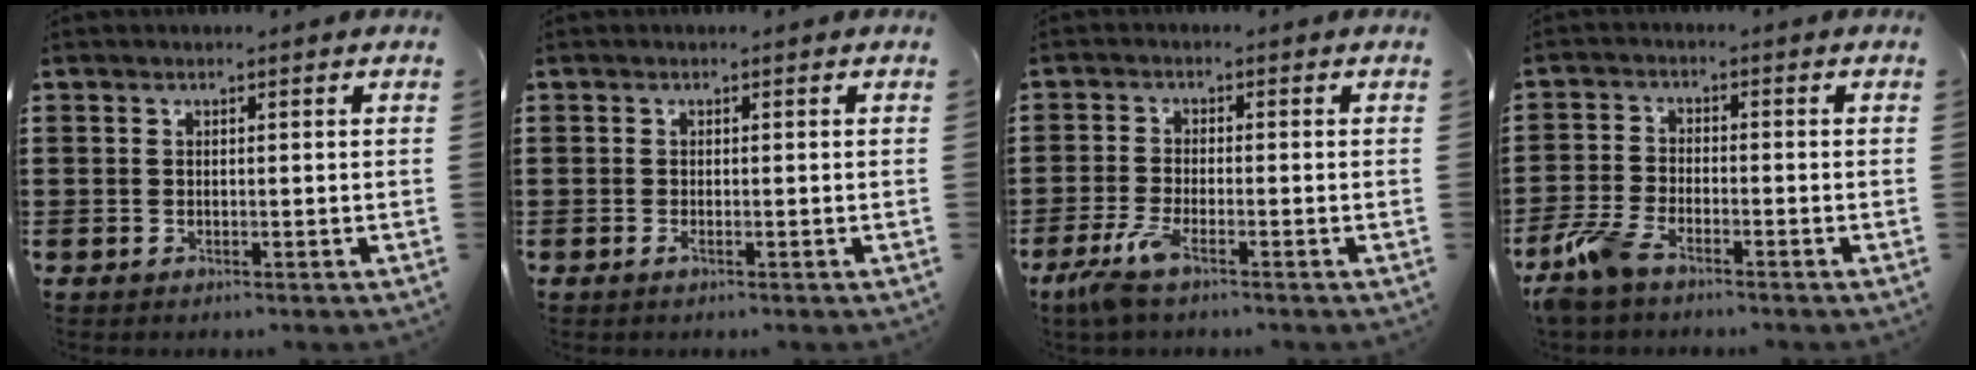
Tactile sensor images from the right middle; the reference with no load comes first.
{"total": 0.6, "force": [-0.2, 0.1, 0.5], "torque": [-0.010, -0.003, -0.003]}
{"total": 4.3, "force": [-2.8, 0.6, 3.2], "torque": [-0.086, -0.013, -0.059]}
{"total": 5.3, "force": [-4.0, 1.4, 3.1], "torque": [-0.092, -0.006, -0.084]}